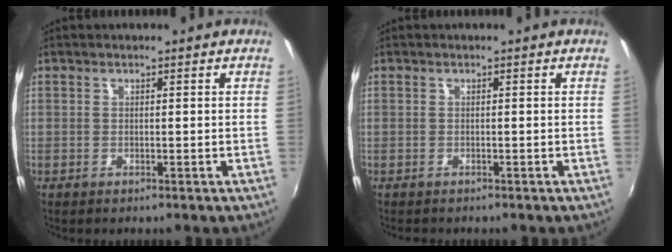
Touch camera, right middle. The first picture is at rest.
{"total": 0.7, "force": [-0.6, 0.5, -0.1], "torque": [-0.001, 0.000, -0.010]}